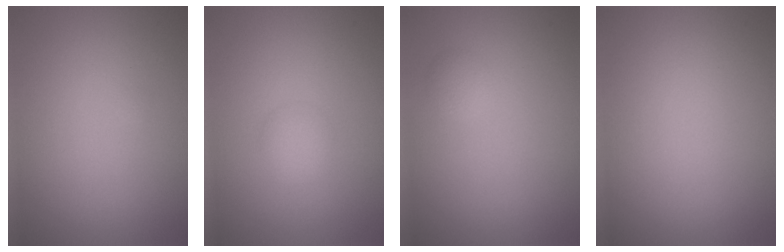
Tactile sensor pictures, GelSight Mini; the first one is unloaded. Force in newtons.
{"total": 1.5, "press": 1.5, "slide": 0.1}
{"total": 1.0, "press": 1.0, "slide": 0.1}
{"total": 0.0}